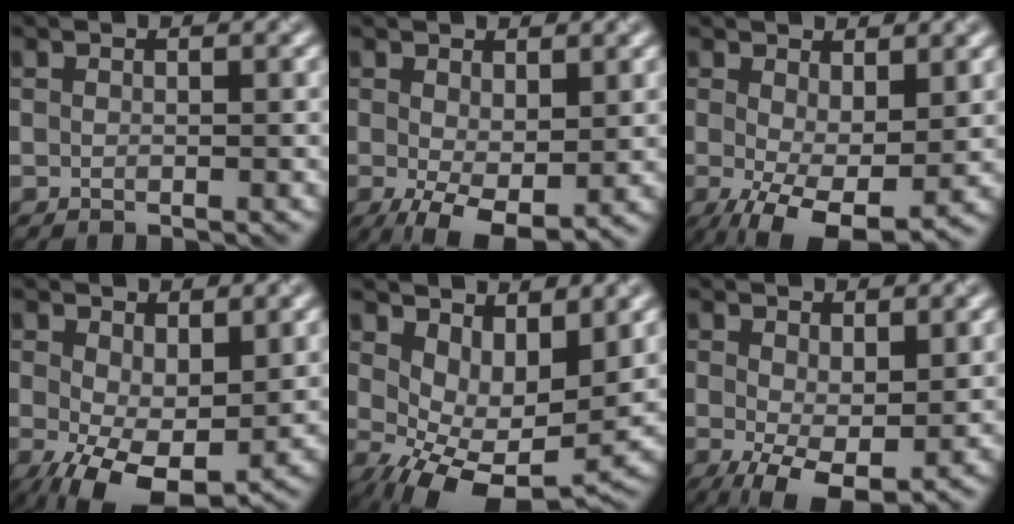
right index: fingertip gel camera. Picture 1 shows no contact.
{"total": 5.5, "force": [-0.9, 2.6, 4.7], "torque": [-0.098, -0.018, -0.007]}
{"total": 7.6, "force": [-1.5, 3.6, 6.5], "torque": [-0.129, -0.024, -0.011]}
{"total": 8.3, "force": [-1.9, 4.2, 6.9], "torque": [-0.132, -0.022, -0.019]}
{"total": 7.4, "force": [1.0, 3.7, 6.3], "torque": [-0.109, -0.020, 0.025]}
{"total": 6.2, "force": [-0.8, 3.0, 5.4], "torque": [-0.109, -0.020, -0.004]}